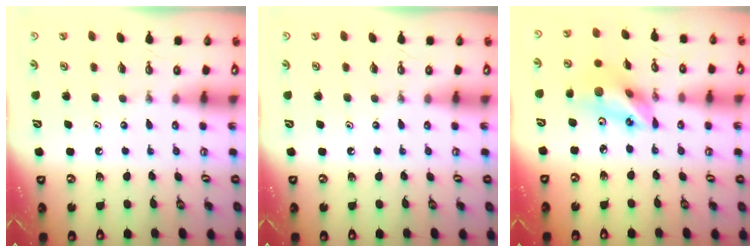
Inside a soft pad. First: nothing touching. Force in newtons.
{"total": 0.0}
{"total": 13.9, "press": 13.6, "slide": 3.1}